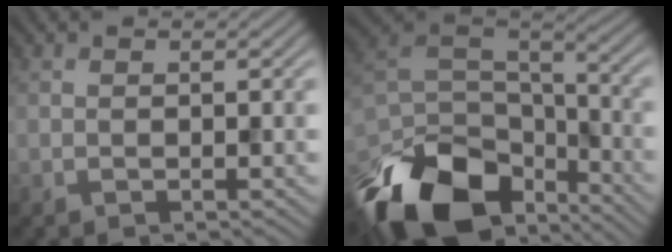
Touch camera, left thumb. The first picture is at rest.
{"total": 17.5, "force": [-10.9, 9.1, 10.2], "torque": [-0.265, -0.040, -0.184]}